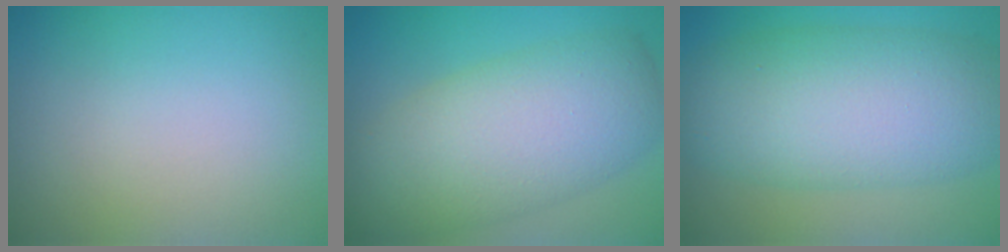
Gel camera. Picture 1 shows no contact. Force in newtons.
{"total": 9.3, "press": 9.3, "slide": 0.3}
{"total": 10.5, "press": 10.5, "slide": 0.2}